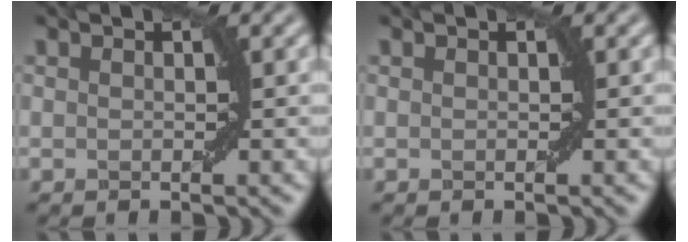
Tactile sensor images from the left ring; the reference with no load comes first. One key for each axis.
{"total": 0.0}